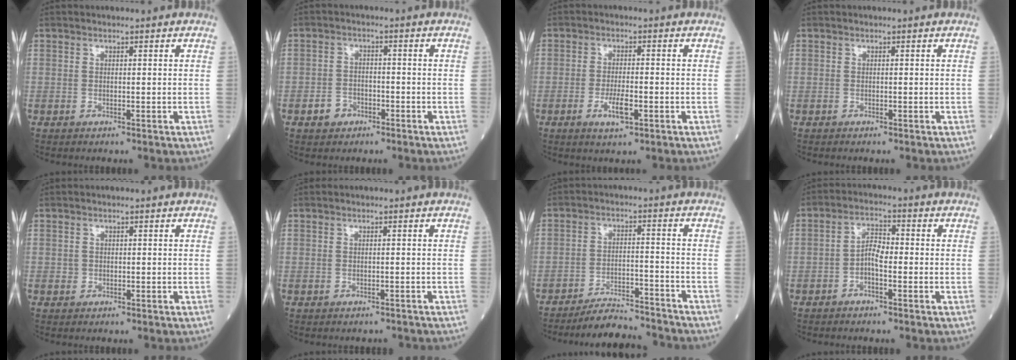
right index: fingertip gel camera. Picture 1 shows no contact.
{"total": 3.1, "force": [-1.7, 2.3, 1.0], "torque": [-0.016, 0.007, -0.028]}
{"total": 4.0, "force": [-1.6, 0.8, 3.5], "torque": [-0.071, -0.003, -0.026]}
{"total": 0.0}
{"total": 0.5, "force": [0.0, 0.5, 0.1], "torque": [0.001, 0.003, -0.002]}
{"total": 1.0, "force": [-0.9, 0.4, 0.1], "torque": [-0.003, 0.000, -0.012]}
{"total": 9.0, "force": [-8.8, 0.8, 1.7], "torque": [-0.022, 0.005, -0.144]}
{"total": 4.5, "force": [-1.6, 1.6, 3.9], "torque": [-0.074, 0.012, -0.035]}